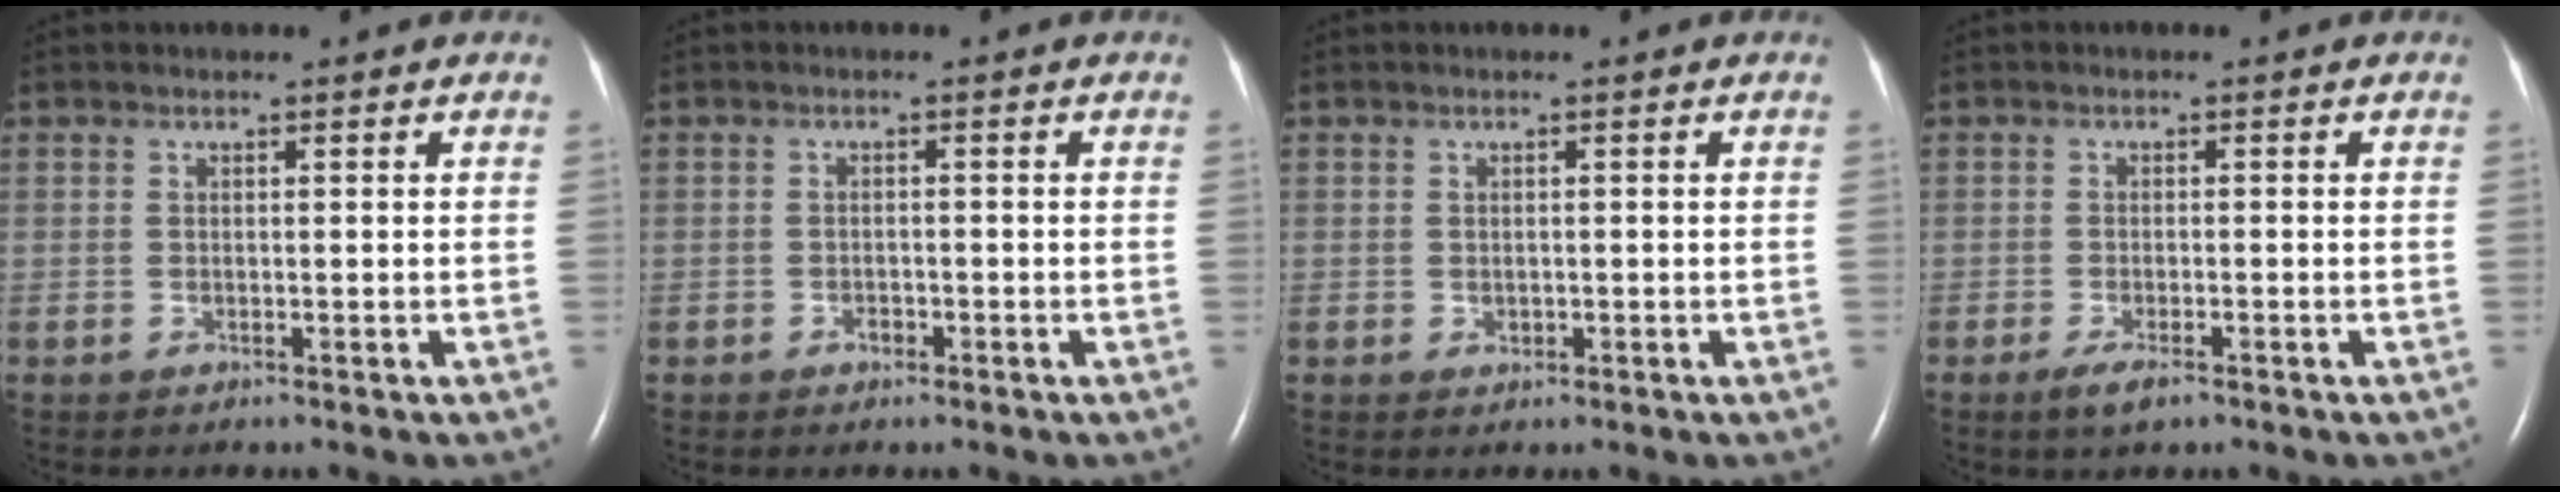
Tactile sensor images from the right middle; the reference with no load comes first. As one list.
[{"total": 1.0, "force": [-0.7, 0.7, 0.4], "torque": [-0.007, 0.003, -0.010]}, {"total": 0.8, "force": [-0.1, 0.7, 0.4], "torque": [-0.007, 0.000, -0.001]}, {"total": 2.9, "force": [-1.8, 0.7, 2.1], "torque": [-0.048, -0.005, -0.033]}]